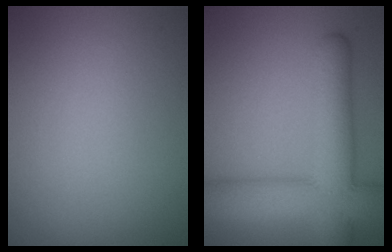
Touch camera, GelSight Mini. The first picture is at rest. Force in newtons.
{"total": 9.9, "press": 9.9, "slide": 0.4}